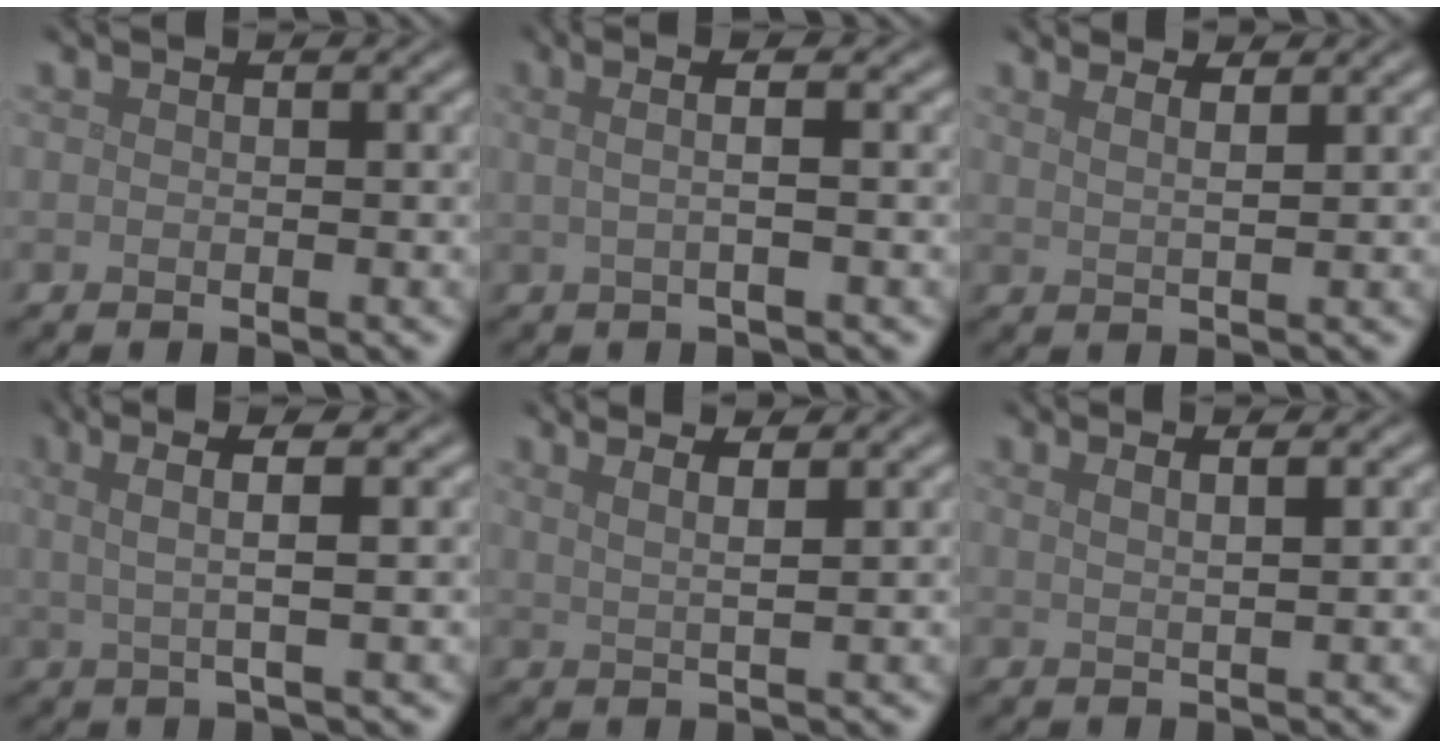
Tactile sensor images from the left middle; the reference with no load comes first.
{"total": 3.5, "force": [0.8, 1.2, 3.2], "torque": [-0.038, 0.006, -0.010]}
{"total": 3.4, "force": [2.4, 1.3, 2.0], "torque": [-0.007, 0.019, 0.003]}
{"total": 4.1, "force": [1.3, 0.7, 3.9], "torque": [-0.071, 0.007, 0.023]}
{"total": 4.2, "force": [2.7, 1.5, 2.8], "torque": [-0.022, 0.022, 0.009]}
{"total": 3.1, "force": [1.6, 1.2, 2.4], "torque": [-0.012, 0.009, -0.003]}